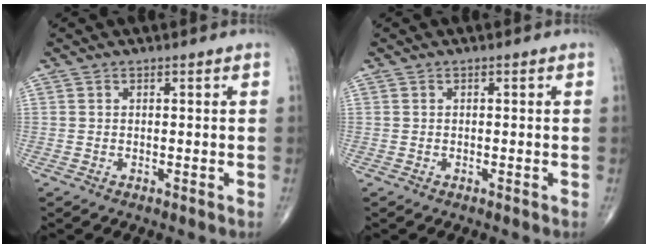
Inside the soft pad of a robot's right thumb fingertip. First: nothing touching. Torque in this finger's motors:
{"motor_torque": [0.21, 0.01, 0.09, 0.04, 0.03]}